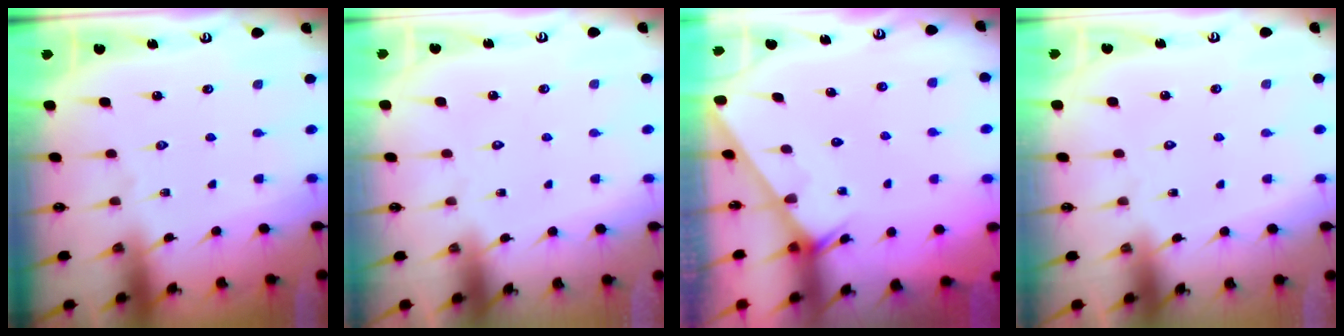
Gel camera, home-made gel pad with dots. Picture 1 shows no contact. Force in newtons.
{"total": 1.7, "press": 1.7, "slide": 0.1}
{"total": 1.8, "press": 1.8, "slide": 0.1}
{"total": 1.8, "press": 1.7, "slide": 0.1}